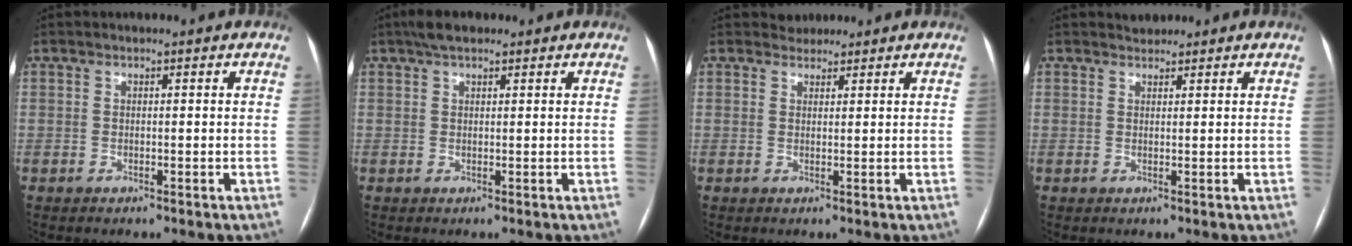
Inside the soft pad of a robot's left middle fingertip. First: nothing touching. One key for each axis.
{"total": 3.4, "fx": 2.5, "fy": 1.2, "fz": 2.0, "tx": -0.041, "ty": 0.020, "tz": 0.044}
{"total": 1.6, "fx": 1.5, "fy": 0.7, "fz": -0.4, "tx": 0.004, "ty": 0.006, "tz": 0.021}
{"total": 1.2, "fx": 1.1, "fy": 0.4, "fz": -0.2, "tx": -0.003, "ty": 0.005, "tz": 0.019}